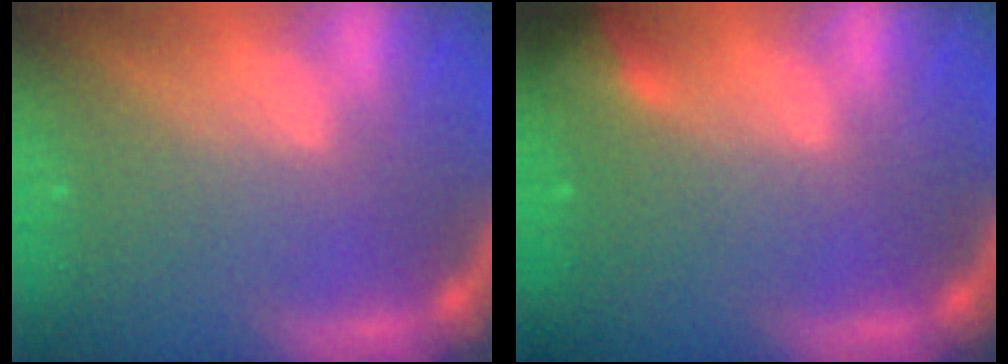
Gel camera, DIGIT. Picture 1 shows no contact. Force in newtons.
{"total": 2.4}